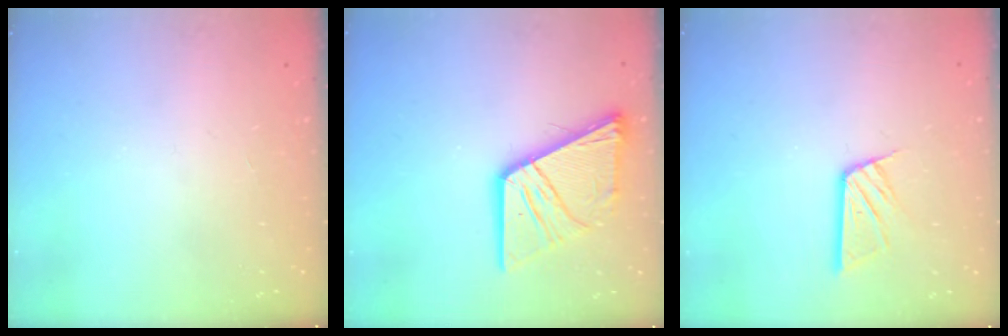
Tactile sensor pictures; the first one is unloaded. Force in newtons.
{"total": 16.9, "press": 16.8, "slide": 2.0}
{"total": 10.4, "press": 10.3, "slide": 1.0}